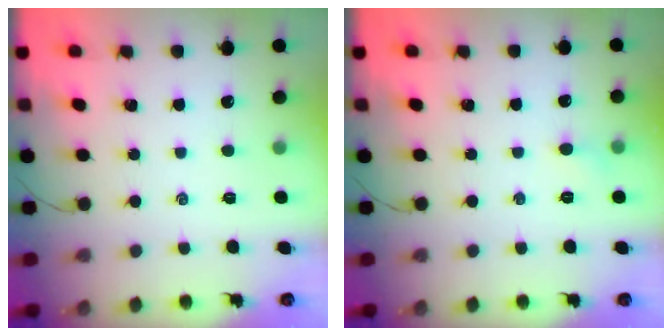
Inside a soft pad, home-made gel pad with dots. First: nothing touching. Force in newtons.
{"total": 3.4, "press": 3.2, "slide": 1.2}